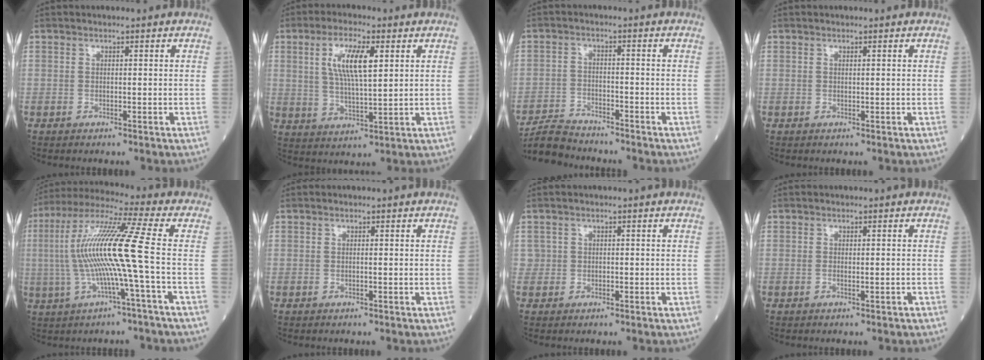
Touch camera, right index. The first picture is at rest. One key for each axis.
{"total": 8.6, "fx": 2.7, "fy": 2.0, "fz": 7.9, "tx": -0.155, "ty": 0.006, "tz": 0.054}
{"total": 5.6, "fx": -5.5, "fy": 0.4, "fz": 0.3, "tx": -0.008, "ty": -0.013, "tz": -0.104}
{"total": 0.0}
{"total": 14.1, "fx": -1.0, "fy": -1.2, "fz": 14.1, "tx": -0.282, "ty": 0.014, "tz": -0.028}
{"total": 0.0}
{"total": 1.7, "fx": 0.1, "fy": 1.7, "fz": -0.2, "tx": 0.012, "ty": 0.007, "tz": 0.001}
{"total": 0.8, "fx": -0.4, "fy": 0.1, "fz": 0.7, "tx": -0.018, "ty": 0.001, "tz": -0.001}